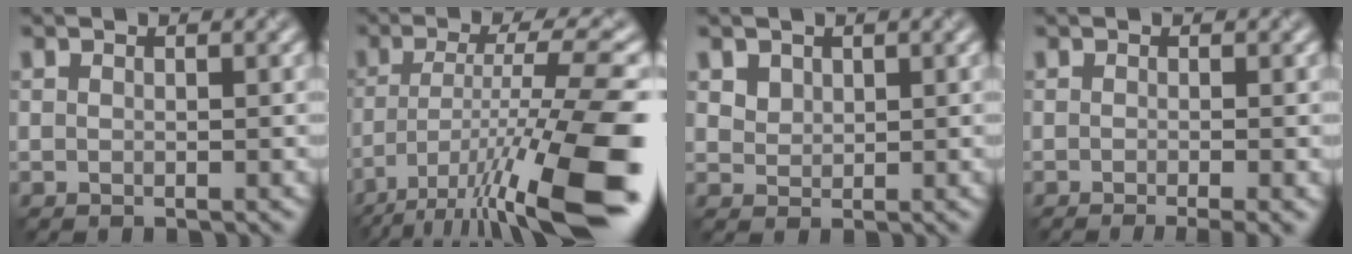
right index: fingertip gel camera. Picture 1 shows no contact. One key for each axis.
{"total": 14.5, "fx": -7.7, "fy": 2.8, "fz": 12.0, "tx": -0.204, "ty": 0.003, "tz": -0.126}
{"total": 1.9, "fx": 1.1, "fy": 1.3, "fz": 0.6, "tx": -0.018, "ty": -0.005, "tz": 0.032}
{"total": 2.9, "fx": -1.1, "fy": 0.9, "fz": 2.5, "tx": -0.024, "ty": -0.007, "tz": -0.017}